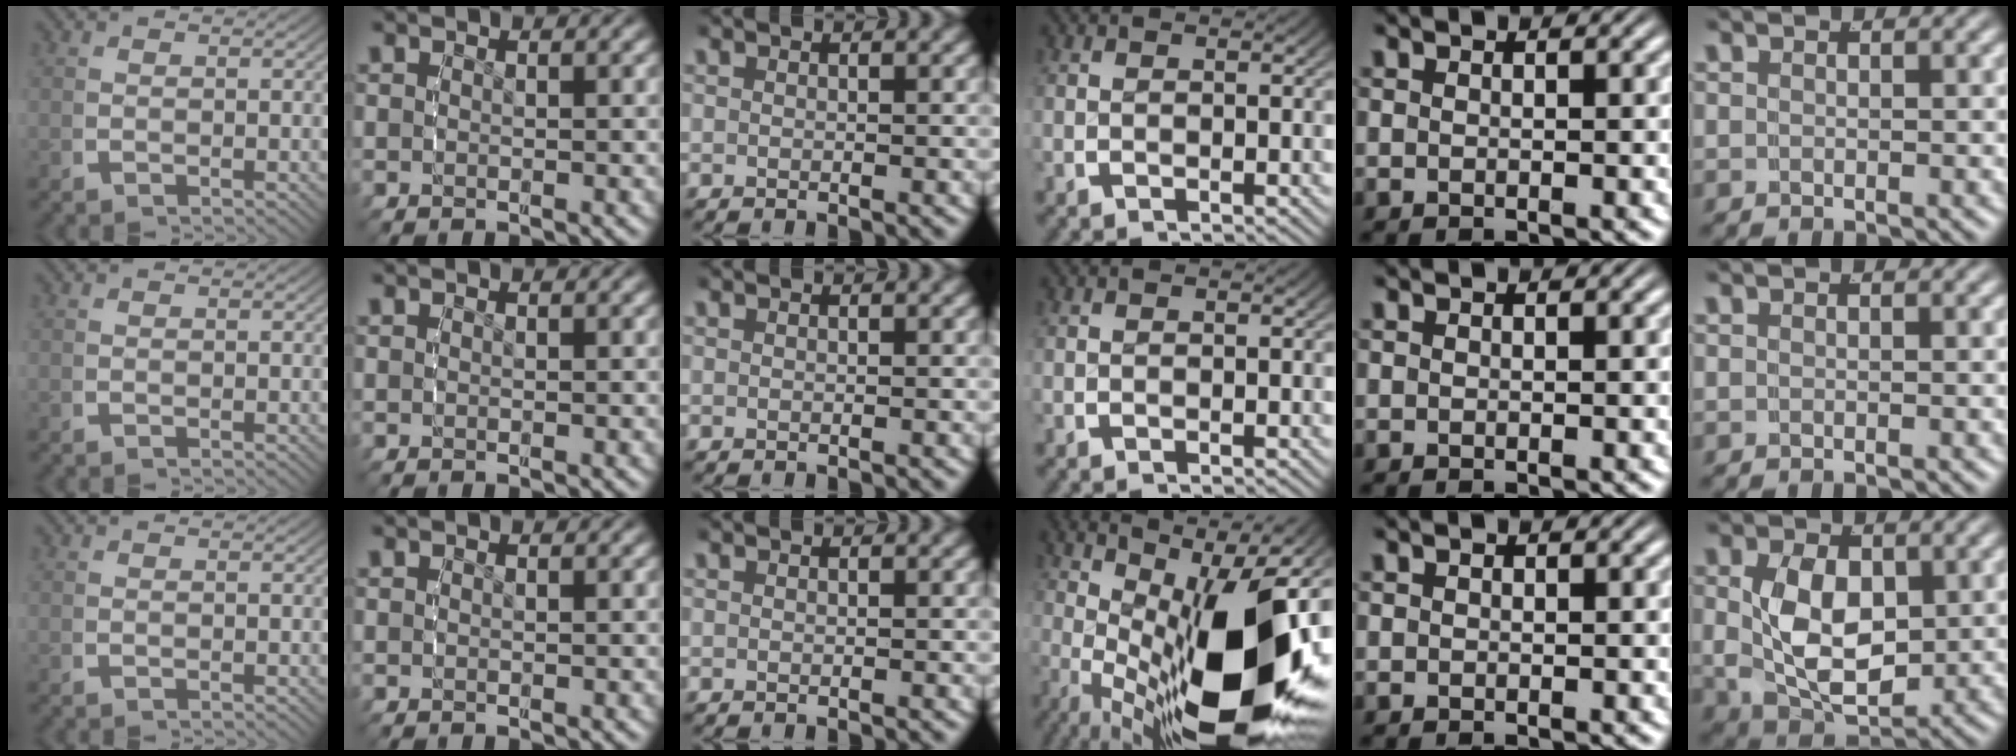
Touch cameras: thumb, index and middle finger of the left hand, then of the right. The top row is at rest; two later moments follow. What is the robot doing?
{"motion": "grasp_and_lifting", "object": "bottle cap"}